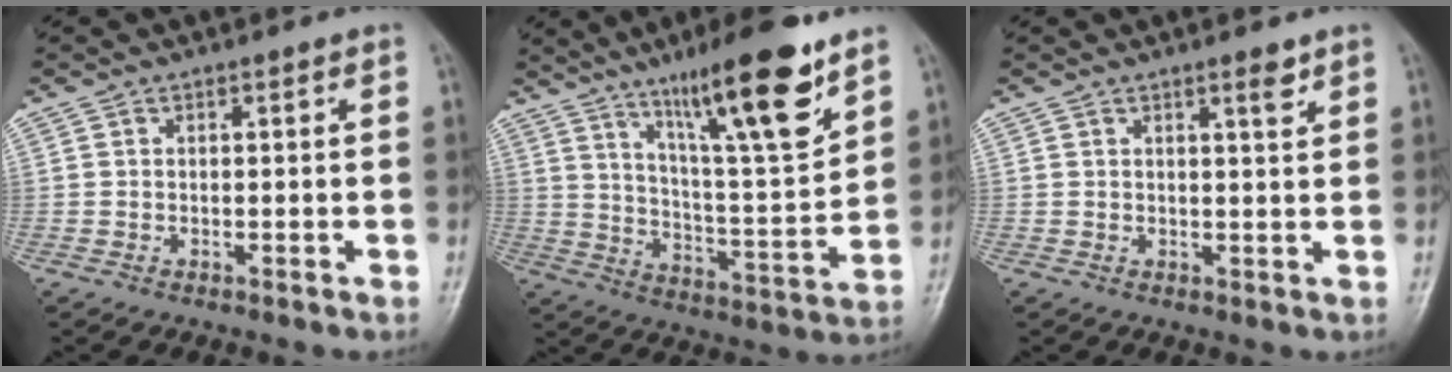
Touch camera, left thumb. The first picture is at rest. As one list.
[{"total": 18.9, "force": [12.0, 3.0, 14.3], "torque": [-0.208, -0.065, 0.202]}, {"total": 2.4, "force": [1.6, 0.4, 1.7], "torque": [-0.023, -0.011, 0.025]}]